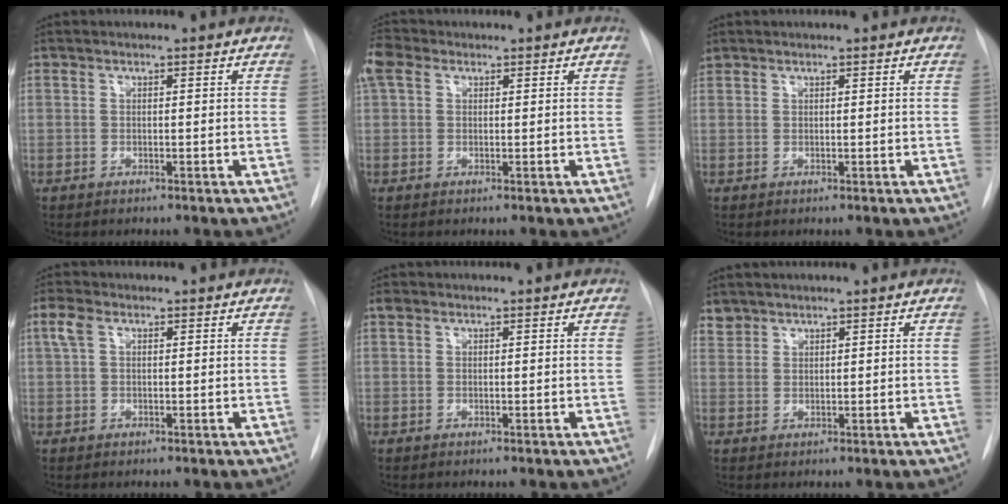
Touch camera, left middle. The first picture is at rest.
{"total": 3.7, "force": [1.8, 2.5, 2.0], "torque": [-0.059, 0.029, 0.038]}
{"total": 1.1, "force": [0.9, 0.6, 0.0], "torque": [-0.003, 0.016, 0.019]}
{"total": 2.4, "force": [0.9, 1.3, 1.8], "torque": [-0.048, 0.022, 0.022]}
{"total": 0.8, "force": [0.5, 0.5, 0.3], "torque": [-0.006, 0.015, 0.008]}
{"total": 1.9, "force": [1.6, 0.9, -0.3], "torque": [0.010, 0.008, 0.030]}